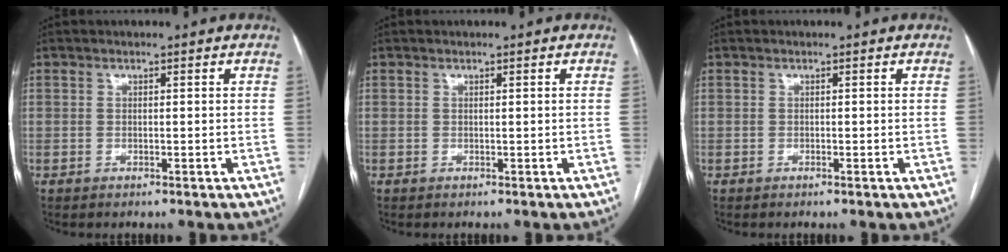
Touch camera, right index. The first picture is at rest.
{"total": 0.0}
{"total": 0.0}